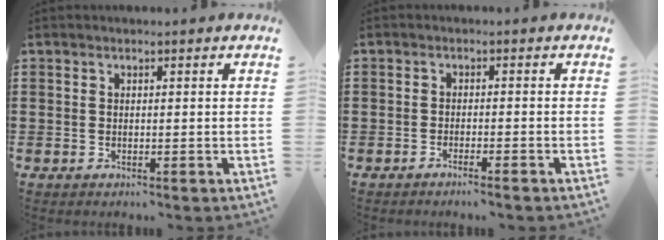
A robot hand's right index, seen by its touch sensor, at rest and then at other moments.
{"total": 1.4, "force": [-1.3, -0.2, 0.5], "torque": [-0.009, 0.001, -0.026]}